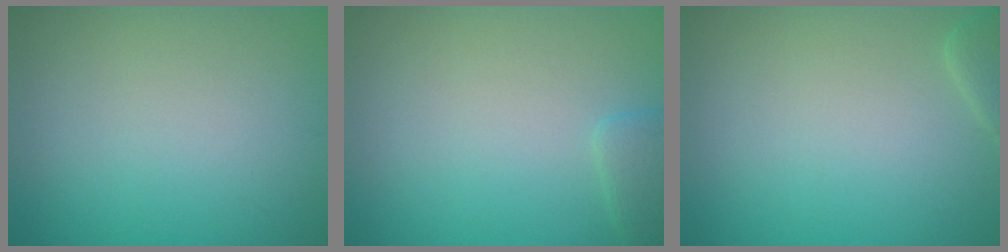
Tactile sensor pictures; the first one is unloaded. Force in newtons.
{"total": 1.5, "press": 1.5, "slide": 0.1}
{"total": 1.6, "press": 1.6, "slide": 0.2}